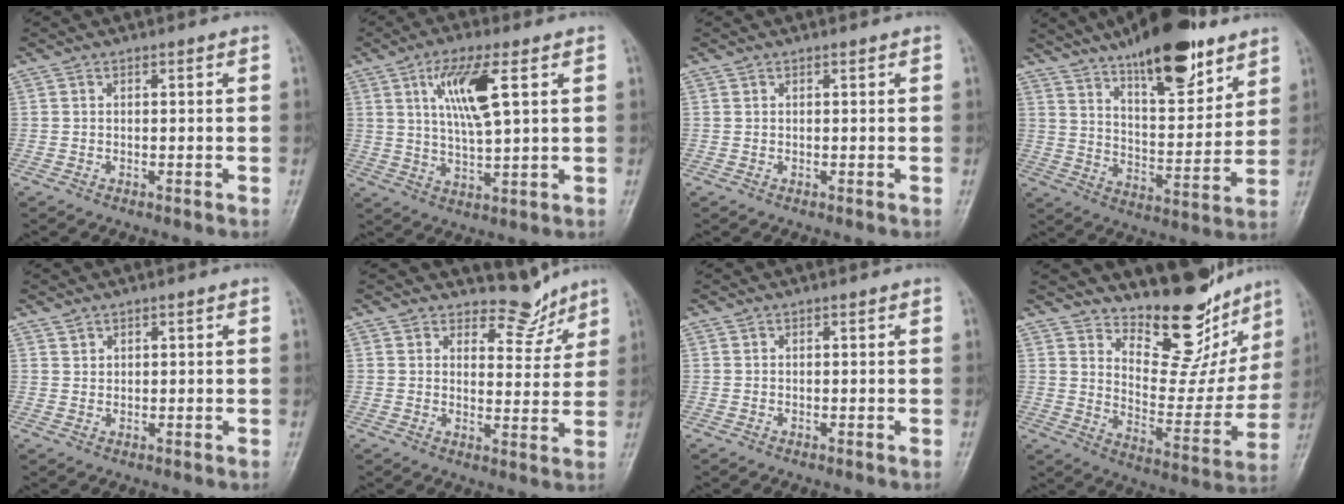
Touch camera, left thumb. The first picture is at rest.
{"total": 10.3, "force": [3.5, 2.7, 9.3], "torque": [-0.178, -0.012, 0.069]}
{"total": 0.0}
{"total": 19.3, "force": [12.9, 6.7, 12.6], "torque": [-0.160, -0.066, 0.211]}
{"total": 1.1, "force": [0.9, 0.6, 0.1], "torque": [0.012, -0.007, 0.015]}
{"total": 5.8, "force": [5.2, 2.5, 0.4], "torque": [0.022, -0.048, 0.078]}
{"total": 0.0}
{"total": 16.4, "force": [13.6, 6.4, 6.4], "torque": [-0.033, -0.107, 0.205]}